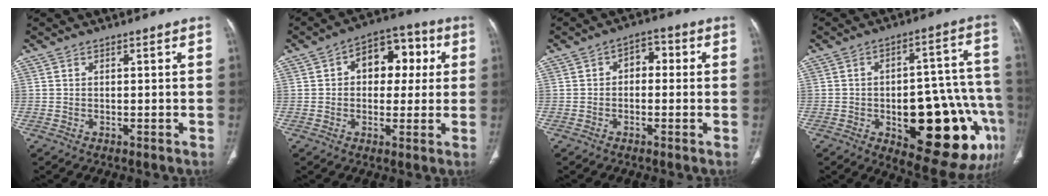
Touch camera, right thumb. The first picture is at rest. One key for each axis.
{"total": 11.6, "fx": 2.4, "fy": 7.7, "fz": 8.4, "tx": -0.071, "ty": 0.021, "tz": 0.027}
{"total": 4.4, "fx": 0.3, "fy": 3.0, "fz": 3.3, "tx": -0.025, "ty": 0.017, "tz": -0.008}
{"total": 27.3, "fx": -8.9, "fy": 10.9, "fz": 23.4, "tx": -0.260, "ty": 0.034, "tz": -0.098}